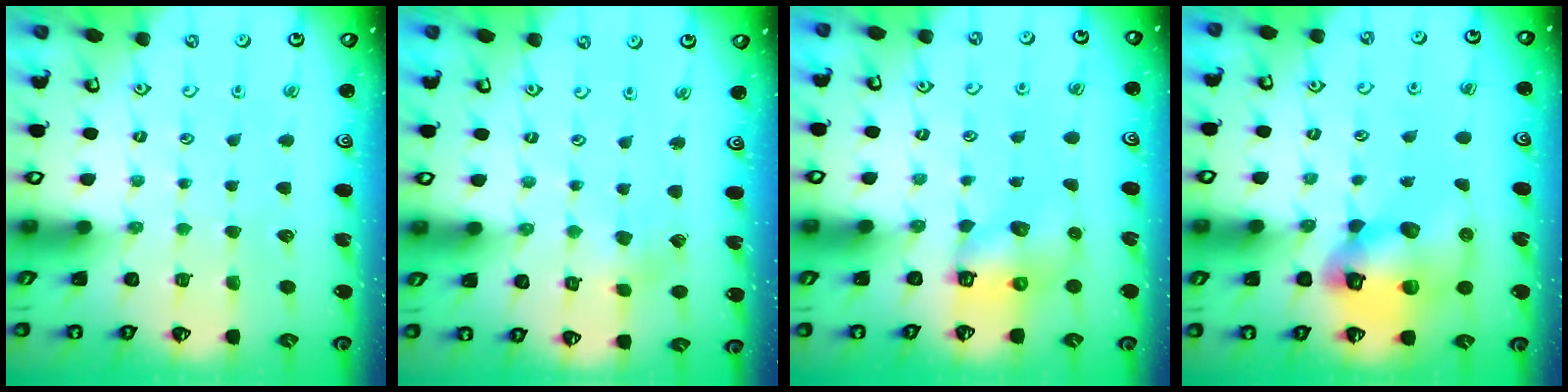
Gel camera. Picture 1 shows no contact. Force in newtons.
{"total": 2.1, "press": 2.1, "slide": 0.2}
{"total": 6.4, "press": 6.4, "slide": 0.4}
{"total": 15.1, "press": 14.9, "slide": 2.3}